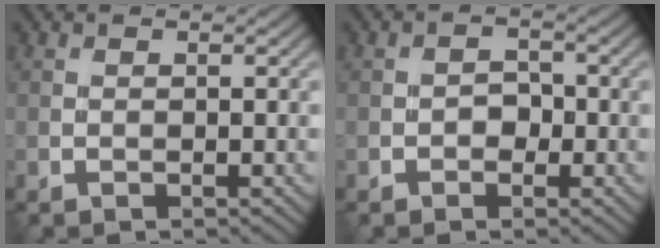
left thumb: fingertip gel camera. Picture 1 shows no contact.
{"total": 1.7, "force": [-0.7, 1.4, 0.7], "torque": [-0.010, 0.001, -0.016]}